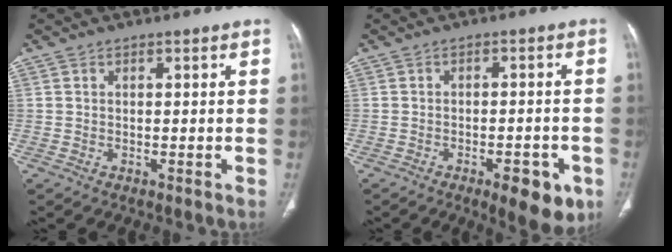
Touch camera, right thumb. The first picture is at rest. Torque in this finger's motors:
{"motor_torque": [0.70, 1.56, -0.11, 0.02, 0.22]}